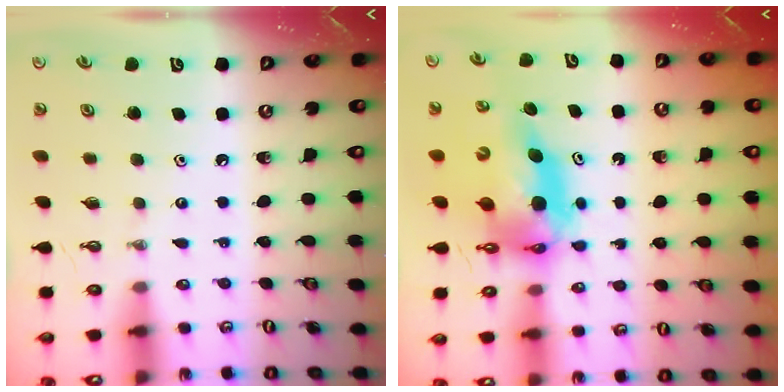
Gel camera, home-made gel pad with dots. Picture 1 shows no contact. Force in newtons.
{"total": 8.8, "press": 8.8, "slide": 0.8}